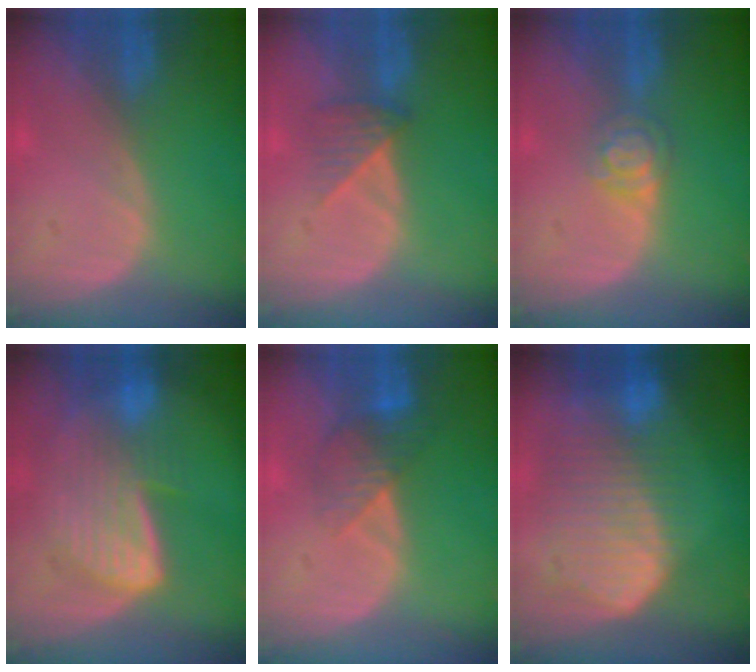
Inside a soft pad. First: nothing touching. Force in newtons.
{"total": 3.2, "press": 3.0, "slide": 1.1}
{"total": 3.9, "press": 3.6, "slide": 1.5}
{"total": 7.6, "press": 7.2, "slide": 2.2}
{"total": 4.2, "press": 4.1, "slide": 0.8}
{"total": 10.3, "press": 8.9, "slide": 5.2}